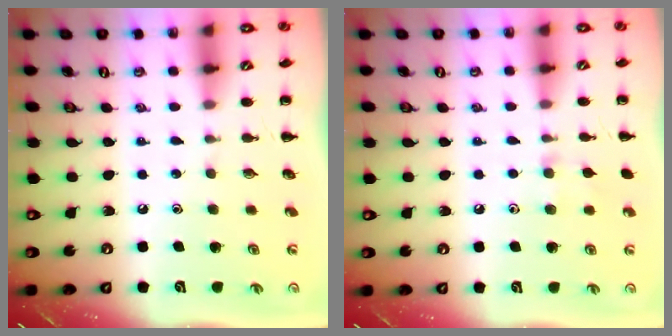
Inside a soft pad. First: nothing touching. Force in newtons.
{"total": 5.7, "press": 5.4, "slide": 1.9}